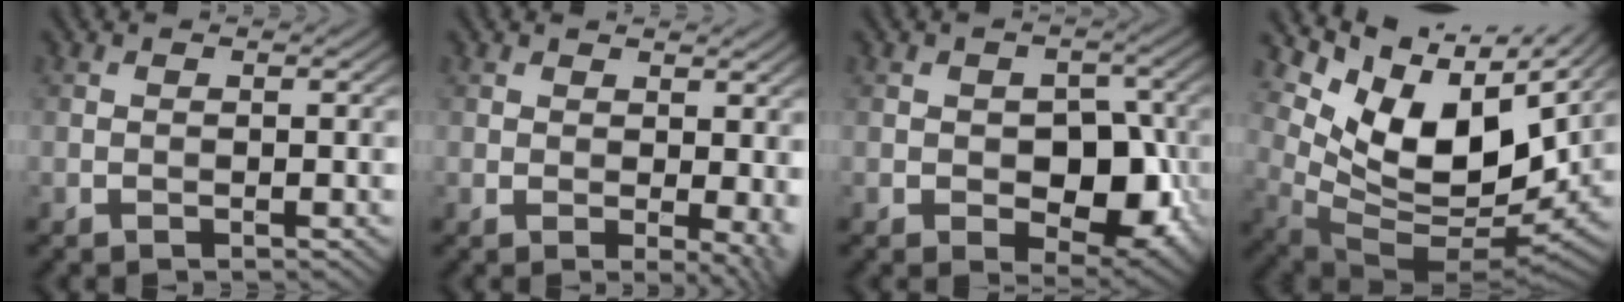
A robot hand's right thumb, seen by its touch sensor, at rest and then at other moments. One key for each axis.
{"total": 3.9, "fx": 0.6, "fy": 1.7, "fz": 3.5, "tx": -0.052, "ty": -0.005, "tz": 0.010}
{"total": 7.7, "fx": -1.5, "fy": 5.0, "fz": 5.7, "tx": -0.079, "ty": -0.014, "tz": -0.018}
{"total": 13.1, "fx": 5.9, "fy": 6.7, "fz": 9.6, "tx": -0.190, "ty": -0.005, "tz": 0.123}